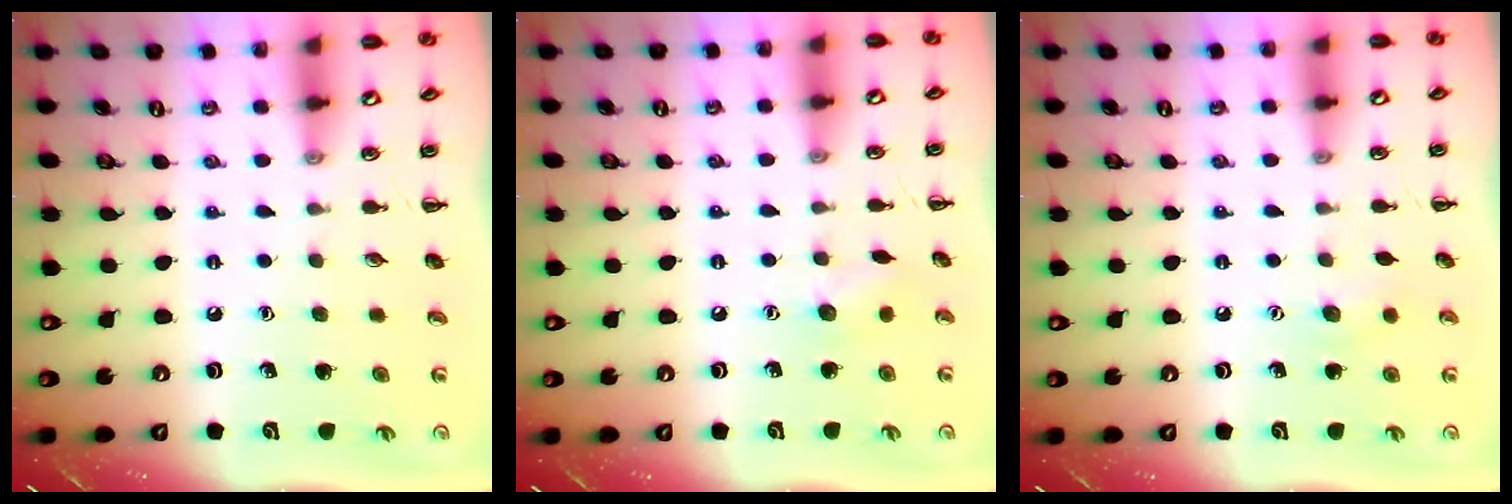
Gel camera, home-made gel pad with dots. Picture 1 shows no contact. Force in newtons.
{"total": 6.2, "press": 6.1, "slide": 1.3}
{"total": 6.6, "press": 6.5, "slide": 1.4}